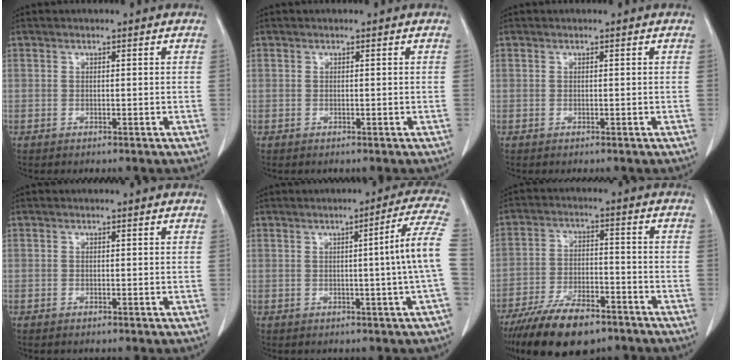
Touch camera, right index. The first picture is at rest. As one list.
[{"total": 0.0}, {"total": 0.0}, {"total": 0.0}, {"total": 8.0, "force": [-0.3, -2.0, 7.7], "torque": [-0.095, 0.004, -0.004]}, {"total": 13.0, "force": [-9.7, 4.5, 7.5], "torque": [-0.130, -0.013, -0.167]}]